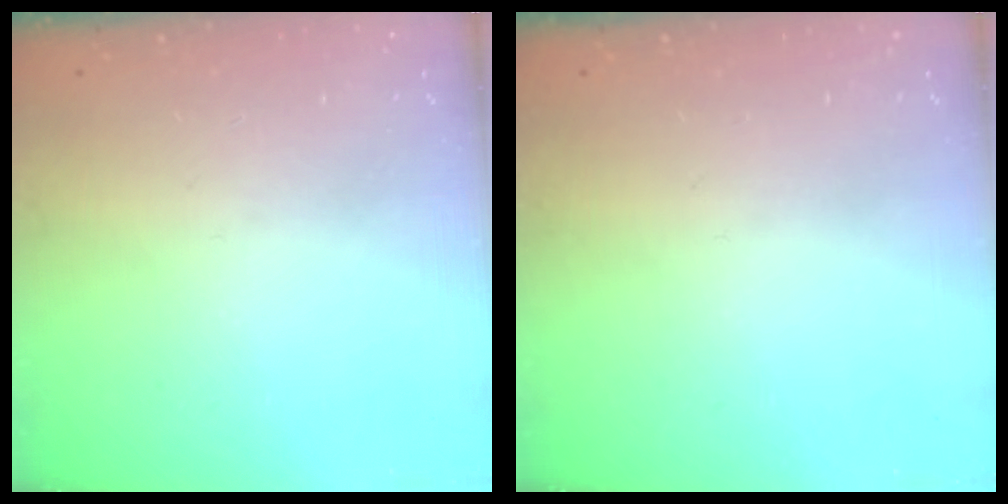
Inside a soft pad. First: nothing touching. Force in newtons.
{"total": 0.0}